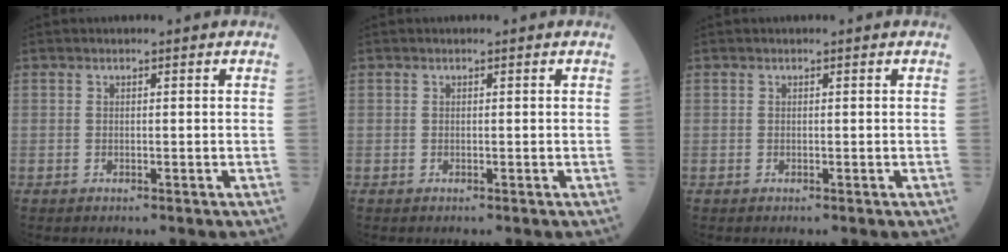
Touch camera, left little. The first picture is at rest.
{"total": 0.0}
{"total": 0.0}